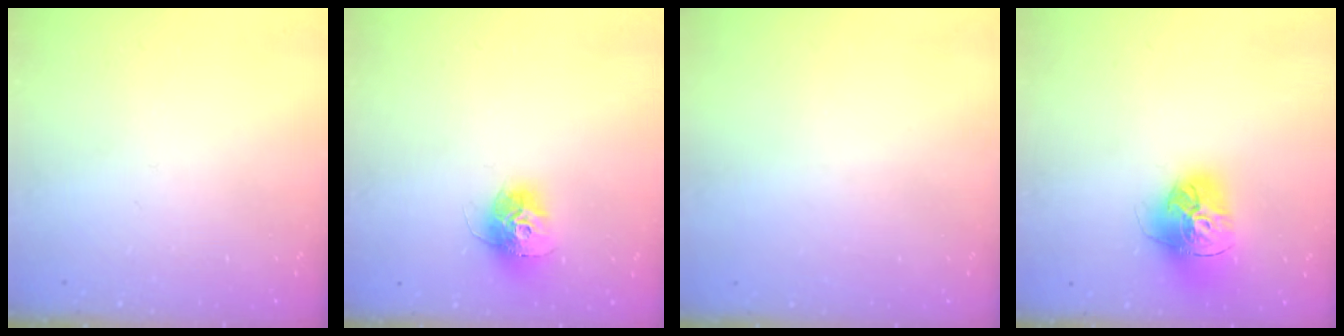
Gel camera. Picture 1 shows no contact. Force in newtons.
{"total": 12.6, "press": 12.6, "slide": 1.1}
{"total": 0.9, "press": 0.9, "slide": 0.1}
{"total": 17.0, "press": 16.9, "slide": 1.7}